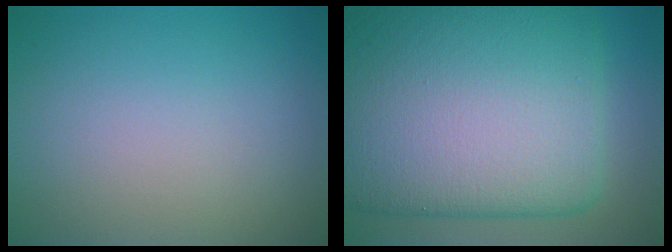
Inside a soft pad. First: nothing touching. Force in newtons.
{"total": 17.9, "press": 17.9, "slide": 0.3}